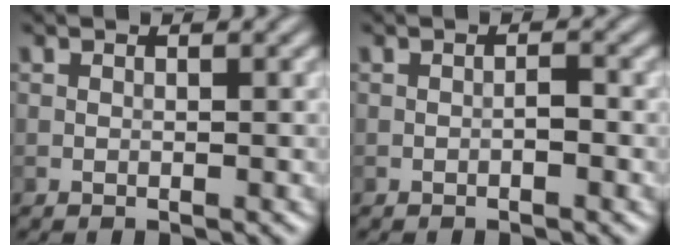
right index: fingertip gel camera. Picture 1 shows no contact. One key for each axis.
{"total": 0.7, "fx": -0.3, "fy": 0.2, "fz": 0.7, "tx": -0.013, "ty": 0.002, "tz": -0.005}